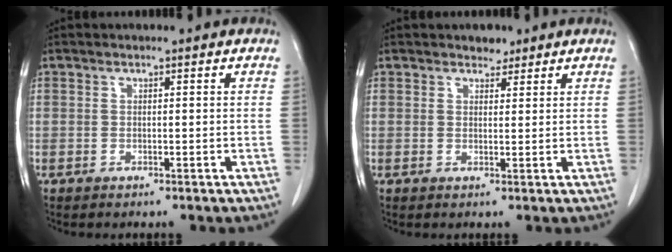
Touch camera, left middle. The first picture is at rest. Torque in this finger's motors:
{"motor_torque": [0.30, -0.25, -0.07, 0.00]}